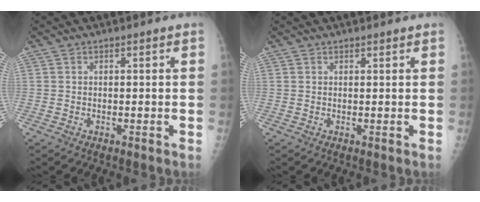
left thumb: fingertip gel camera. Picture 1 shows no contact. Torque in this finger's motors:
{"motor_torque": [-0.18, -0.04, -0.13, -0.04, 0.01]}